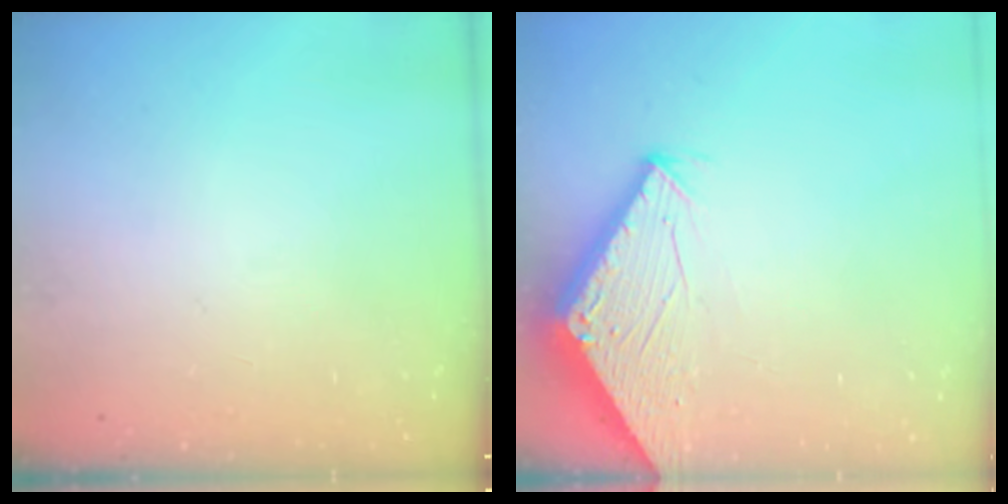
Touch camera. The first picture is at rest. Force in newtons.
{"total": 2.8, "press": 2.8, "slide": 0.1}